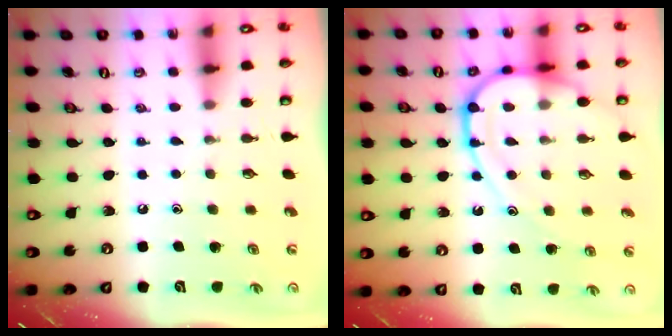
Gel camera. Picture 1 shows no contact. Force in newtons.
{"total": 13.6, "press": 13.5, "slide": 1.5}